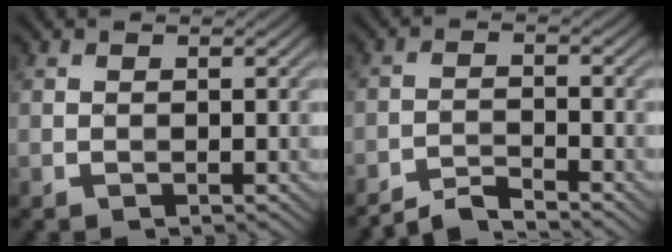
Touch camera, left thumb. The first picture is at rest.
{"total": 3.5, "force": [-3.3, 0.3, 1.2], "torque": [-0.014, 0.004, -0.071]}